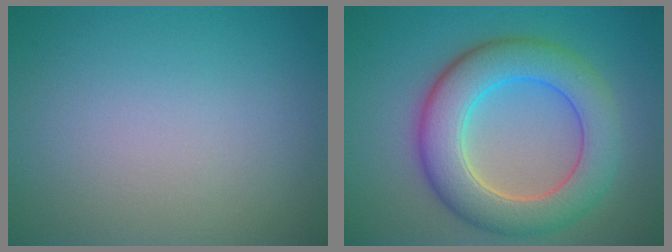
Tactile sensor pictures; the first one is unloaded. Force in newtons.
{"total": 7.9, "press": 7.9, "slide": 0.5}